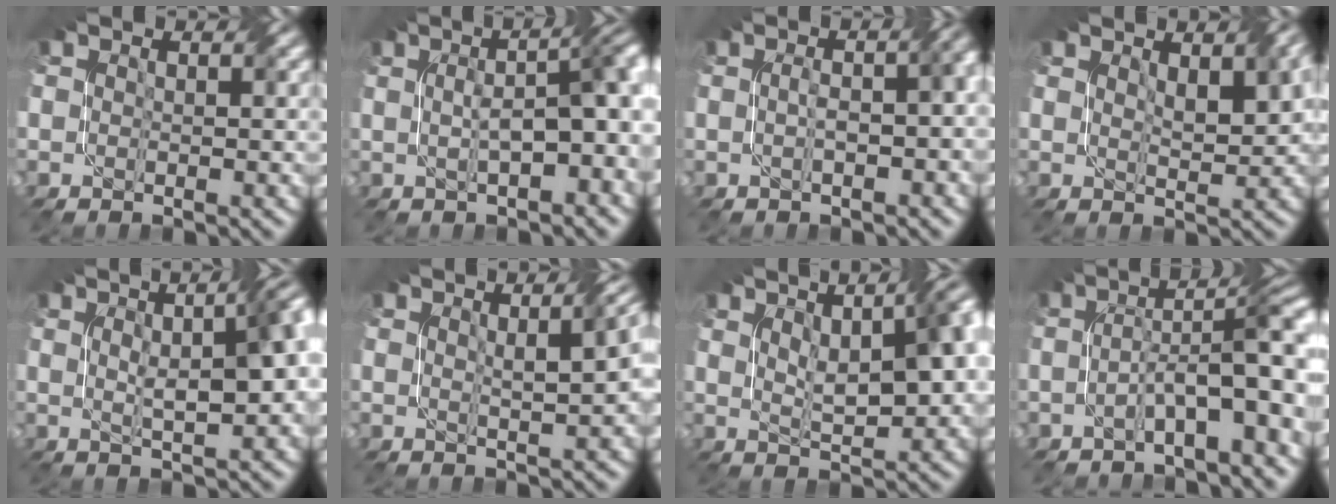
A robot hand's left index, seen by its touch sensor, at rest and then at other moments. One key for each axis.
{"total": 7.8, "fx": 0.5, "fy": 2.6, "fz": 7.3, "tx": -0.094, "ty": 0.012, "tz": 0.011}
{"total": 6.5, "fx": -0.3, "fy": 3.0, "fz": 5.8, "tx": -0.049, "ty": 0.011, "tz": -0.013}
{"total": 3.9, "fx": 2.0, "fy": 1.2, "fz": 3.1, "tx": -0.053, "ty": 0.003, "tz": 0.035}
{"total": 9.2, "fx": 1.6, "fy": 3.0, "fz": 8.5, "tx": -0.087, "ty": 0.025, "tz": 0.012}
{"total": 6.2, "fx": 1.6, "fy": 2.0, "fz": 5.7, "tx": -0.031, "ty": 0.027, "tz": 0.016}
{"total": 10.1, "fx": 2.6, "fy": 4.4, "fz": 8.7, "tx": -0.108, "ty": 0.024, "tz": 0.031}
{"total": 8.2, "fx": -1.9, "fy": 2.3, "fz": 7.7, "tx": -0.115, "ty": 0.019, "tz": -0.035}